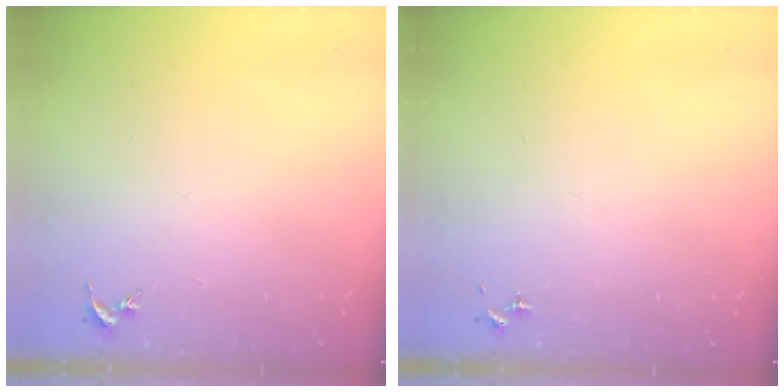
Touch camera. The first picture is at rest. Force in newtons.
{"total": 0.0}